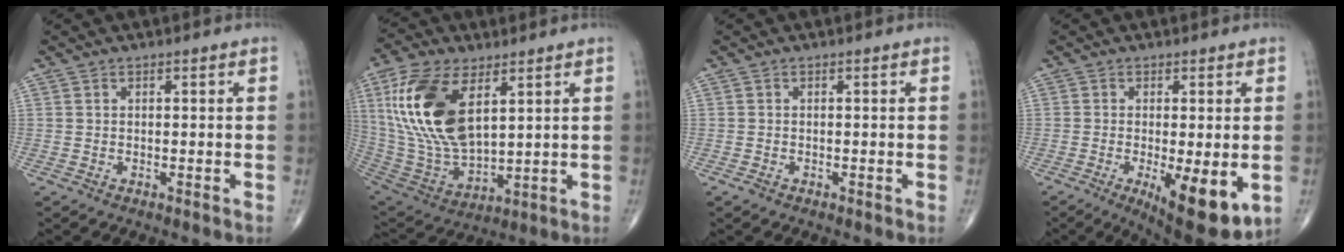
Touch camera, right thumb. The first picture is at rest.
{"total": 20.8, "force": [6.9, 10.5, 16.6], "torque": [-0.337, -0.028, 0.138]}
{"total": 0.6, "force": [-0.4, 0.4, 0.3], "torque": [-0.005, 0.000, -0.008]}
{"total": 12.0, "force": [-3.3, 3.7, 10.9], "torque": [-0.157, -0.024, -0.041]}